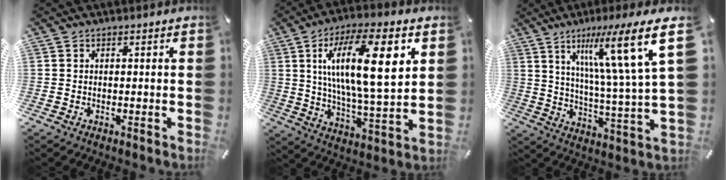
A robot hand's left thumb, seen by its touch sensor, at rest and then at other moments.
{"total": 20.4, "force": [6.7, 6.5, 18.1], "torque": [-0.319, -0.015, 0.093]}
{"total": 22.7, "force": [10.6, 3.5, 19.8], "torque": [-0.307, -0.049, 0.149]}